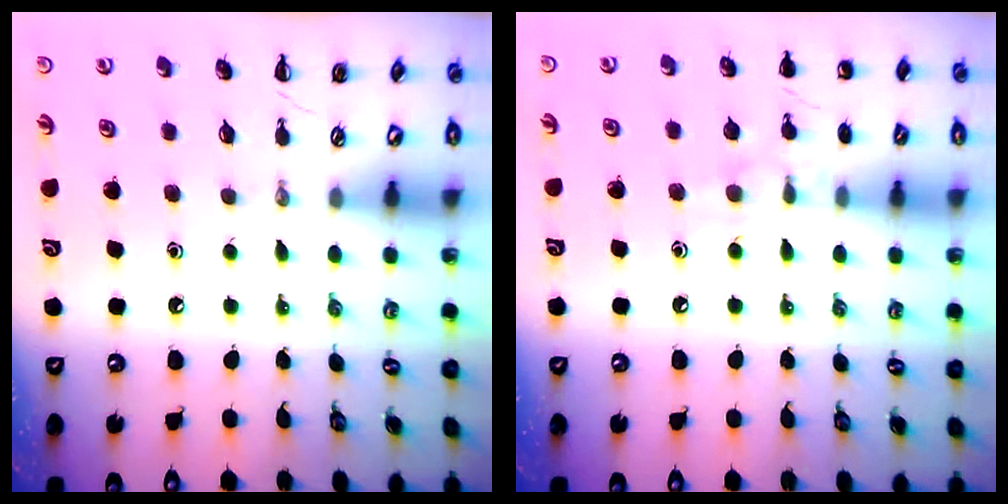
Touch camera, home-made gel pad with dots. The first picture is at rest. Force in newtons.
{"total": 8.2, "press": 7.9, "slide": 2.1}